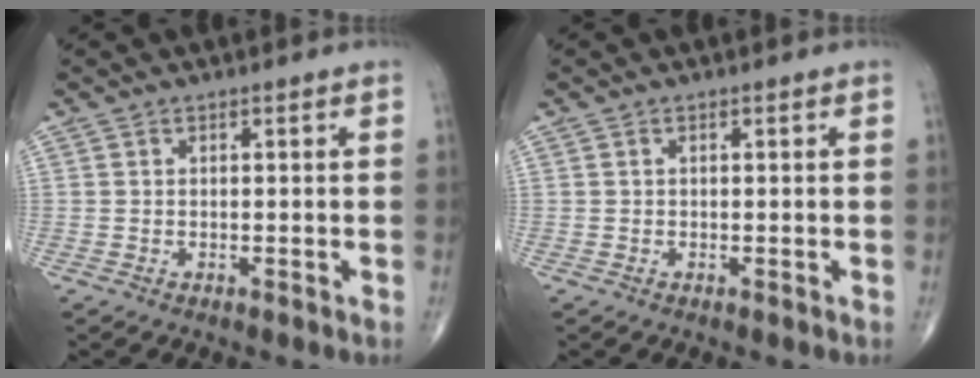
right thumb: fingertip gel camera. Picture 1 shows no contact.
{"total": 0.0}